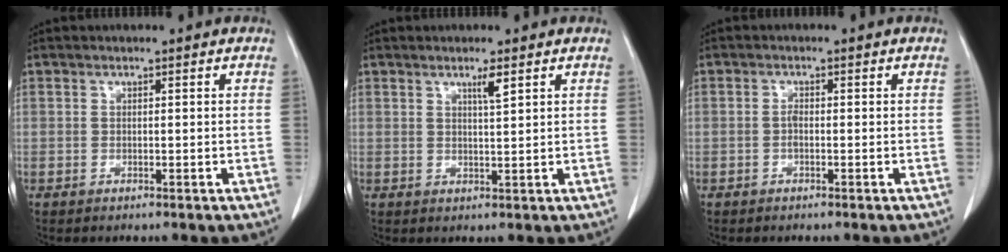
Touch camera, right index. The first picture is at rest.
{"total": 2.2, "force": [1.3, -0.1, 1.8], "torque": [-0.037, -0.005, 0.023]}
{"total": 0.9, "force": [-0.2, 0.4, 0.8], "torque": [-0.014, 0.003, -0.003]}